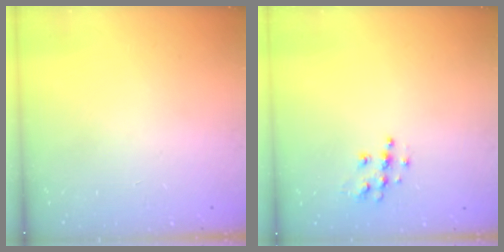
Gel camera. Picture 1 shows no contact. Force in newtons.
{"total": 7.4, "press": 7.4, "slide": 0.2}